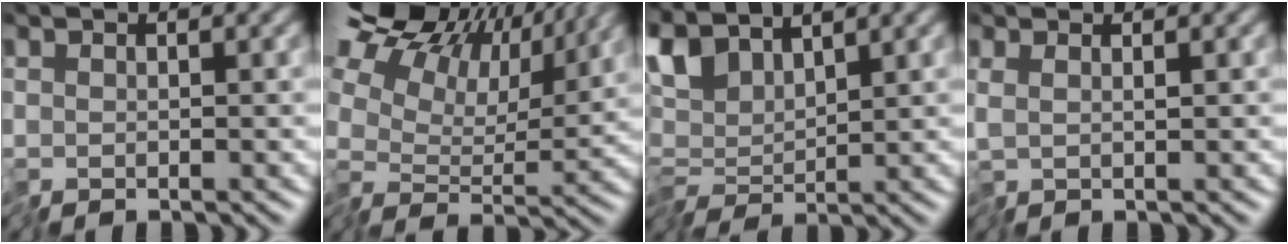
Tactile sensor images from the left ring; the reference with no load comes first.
{"total": 15.1, "force": [7.7, 8.9, 9.6], "torque": [-0.222, 0.059, 0.130]}
{"total": 5.3, "force": [2.4, 2.3, 4.1], "torque": [-0.095, 0.011, 0.033]}
{"total": 0.8, "force": [0.3, -0.4, 0.6], "torque": [-0.017, 0.002, 0.008]}